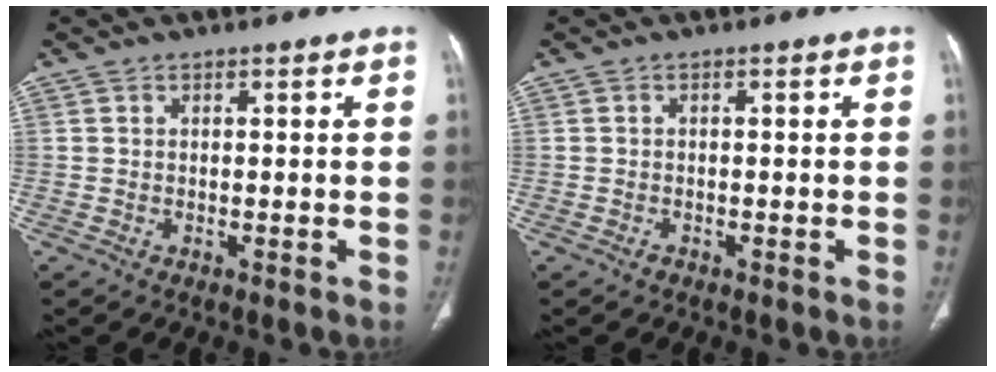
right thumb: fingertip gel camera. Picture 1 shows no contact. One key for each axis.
{"total": 0.7, "fx": -0.5, "fy": 0.4, "fz": 0.3, "tx": -0.005, "ty": 0.001, "tz": -0.010}